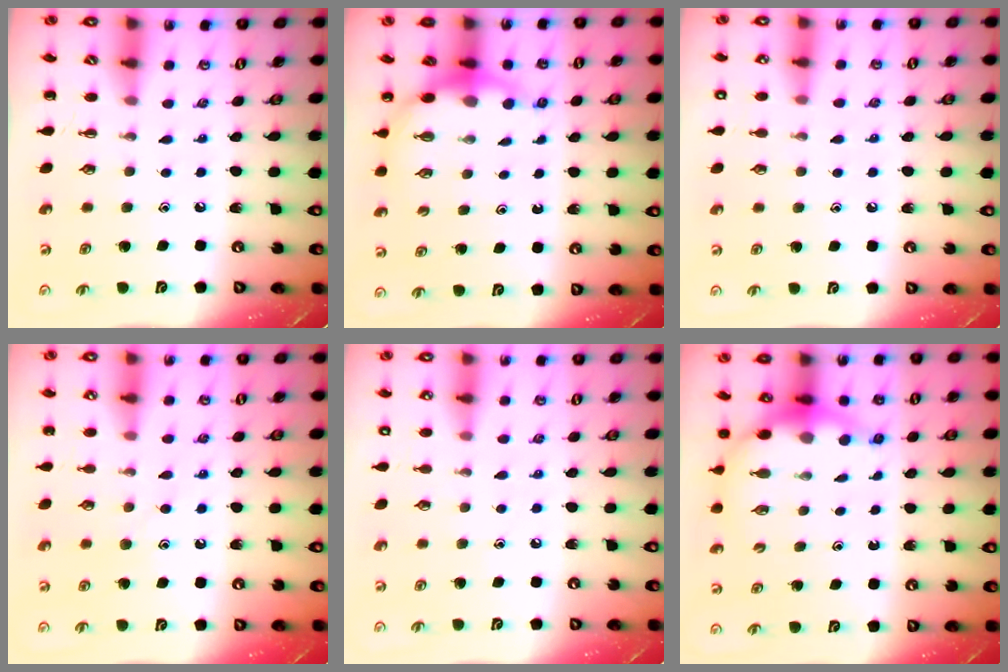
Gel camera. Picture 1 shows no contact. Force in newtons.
{"total": 6.5, "press": 6.4, "slide": 1.0}
{"total": 6.6, "press": 6.3, "slide": 2.0}
{"total": 8.9, "press": 8.9, "slide": 1.1}
{"total": 6.6, "press": 6.4, "slide": 1.6}
{"total": 7.4, "press": 7.3, "slide": 1.4}